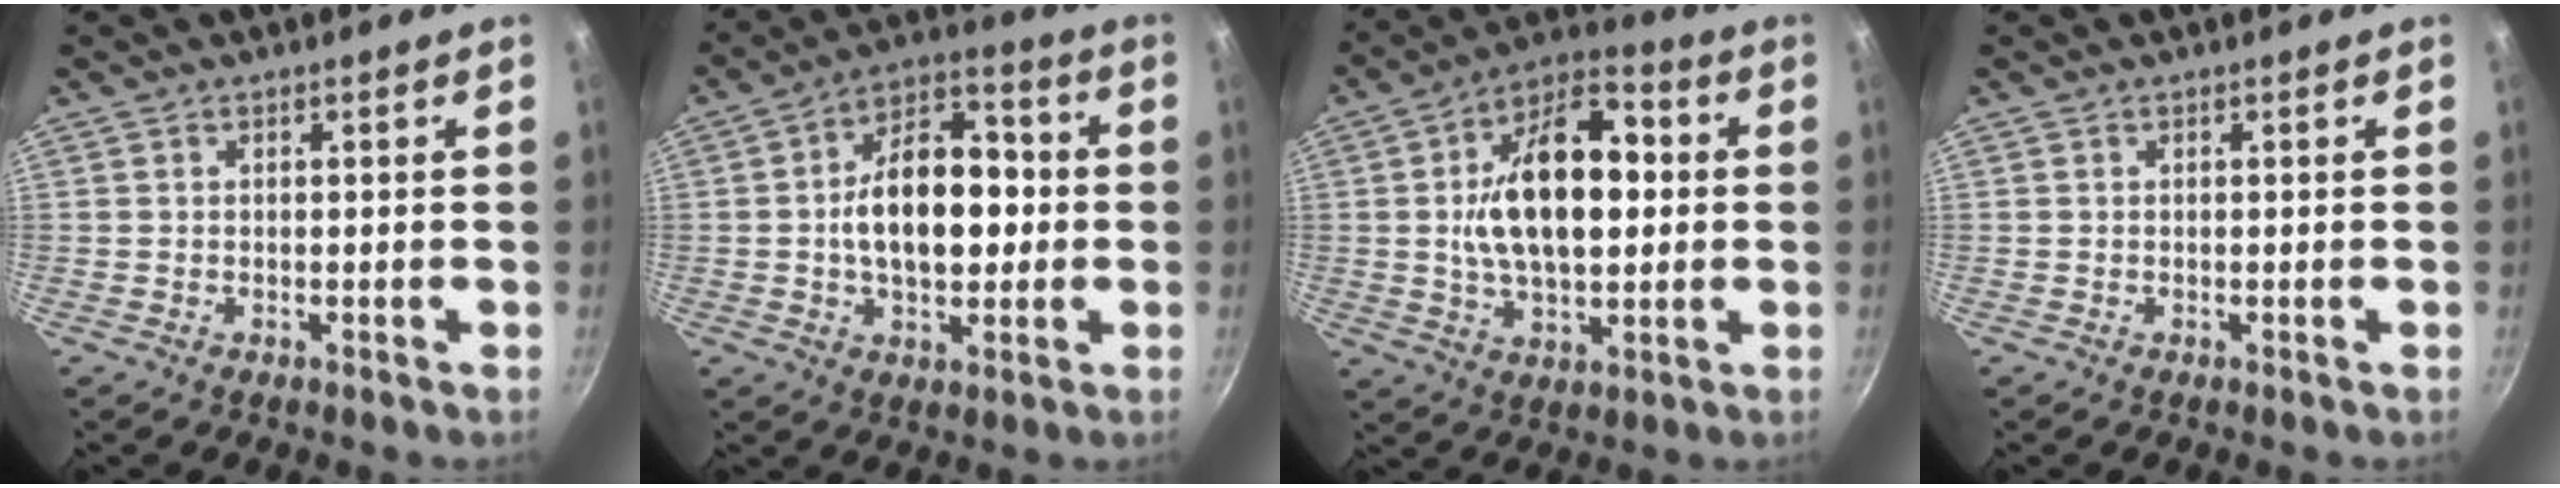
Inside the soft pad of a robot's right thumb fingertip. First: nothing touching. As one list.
[{"total": 16.0, "force": [-0.2, 9.4, 13.0], "torque": [-0.176, 0.030, -0.008]}, {"total": 19.6, "force": [1.7, 10.6, 16.3], "torque": [-0.249, 0.019, 0.025]}, {"total": 0.0}]